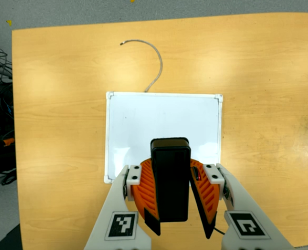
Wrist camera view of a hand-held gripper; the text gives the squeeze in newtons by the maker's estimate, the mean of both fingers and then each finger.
{"total": 9.9, "left": 9.9, "right": 9.9}